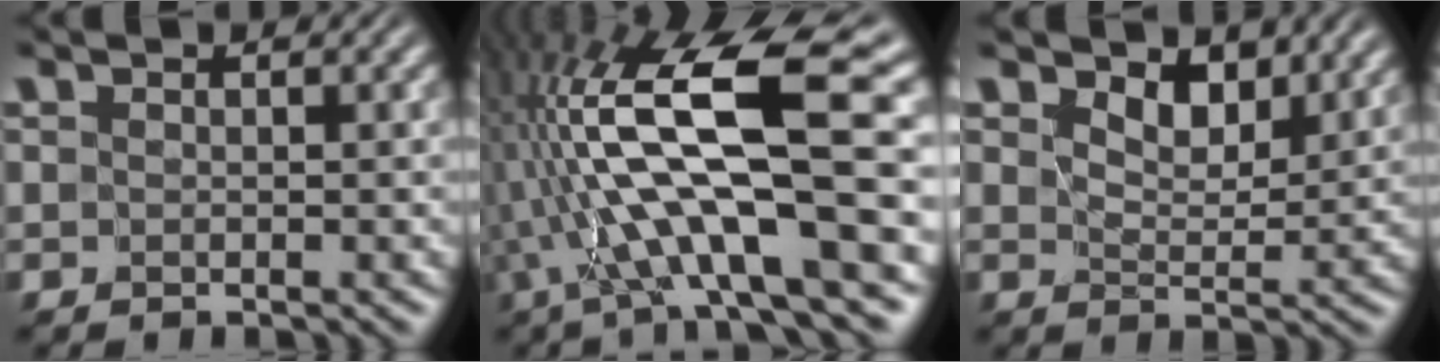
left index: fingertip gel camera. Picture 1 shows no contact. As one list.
[{"total": 13.0, "force": [-1.5, 2.5, 12.7], "torque": [-0.230, 0.025, -0.026]}, {"total": 3.4, "force": [2.6, 1.4, 1.6], "torque": [-0.039, -0.010, 0.037]}]